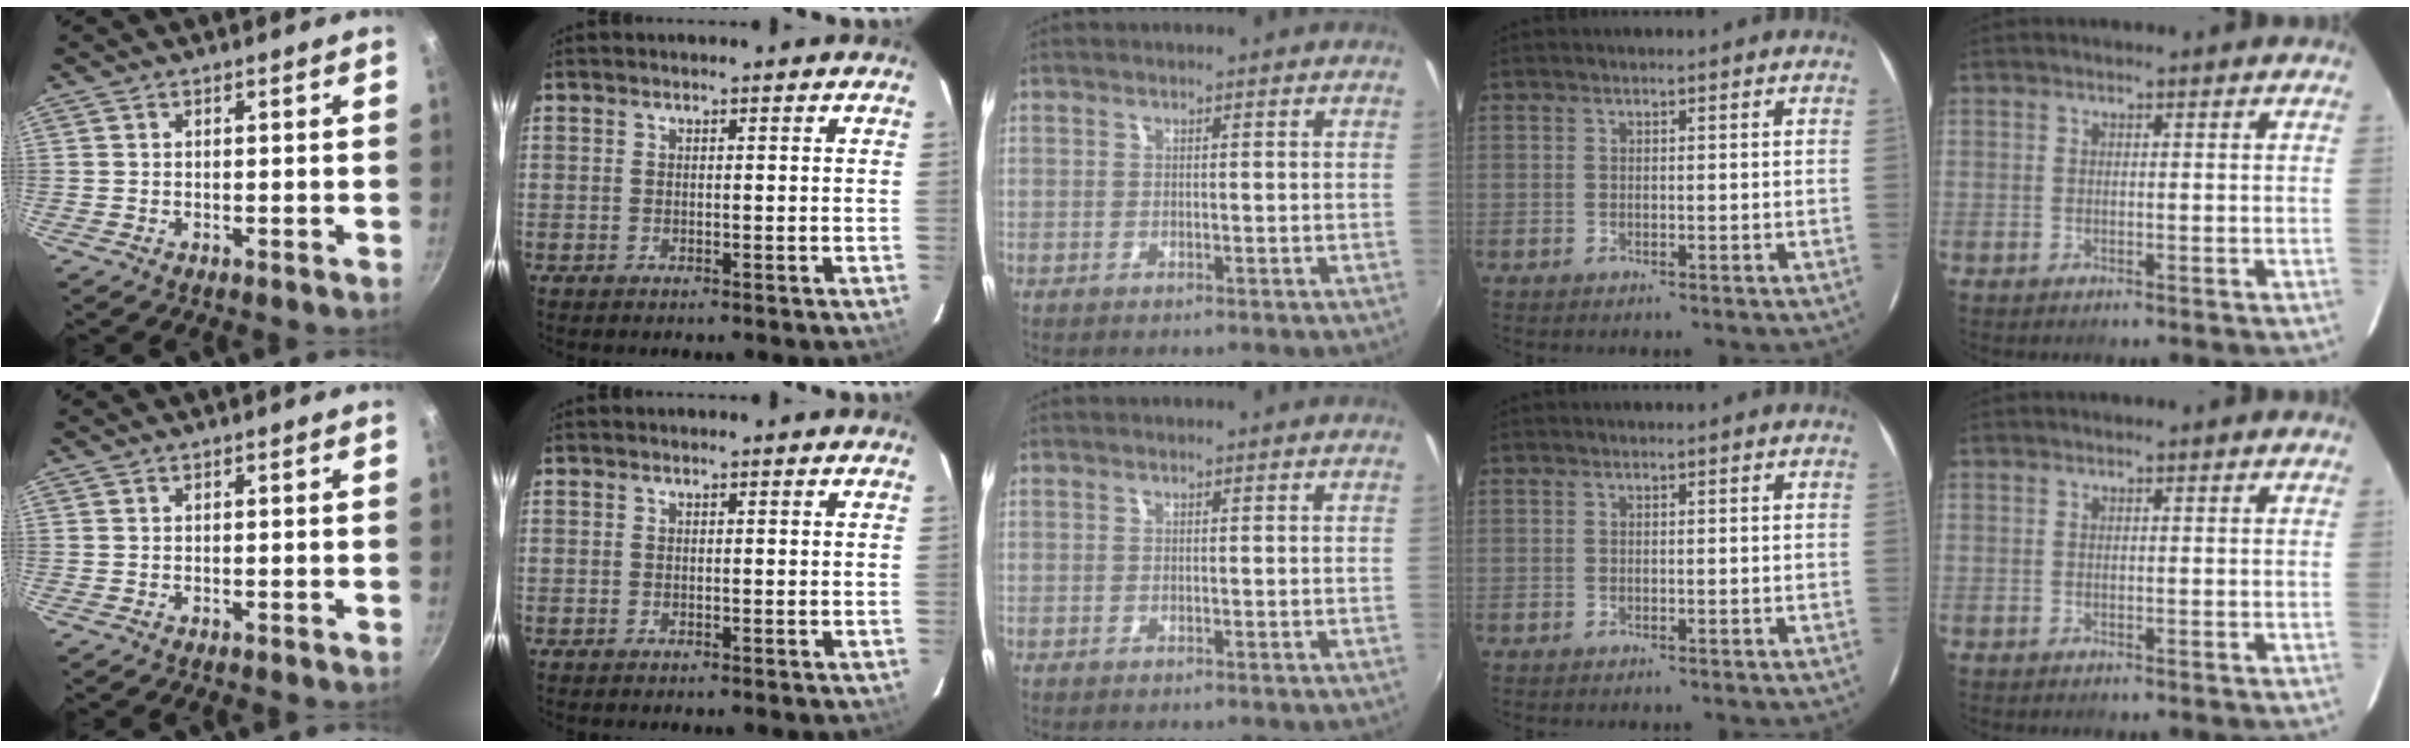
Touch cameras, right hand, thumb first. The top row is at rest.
{}